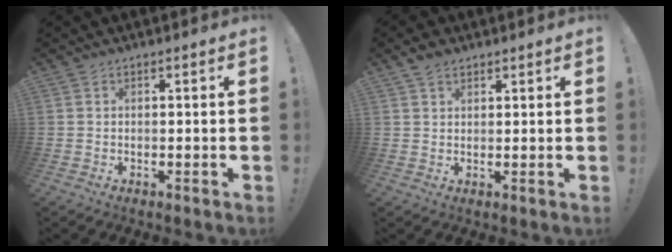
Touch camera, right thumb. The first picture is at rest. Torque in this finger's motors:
{"motor_torque": [-0.31, 0.35, 0.32, 0.13, 0.00]}